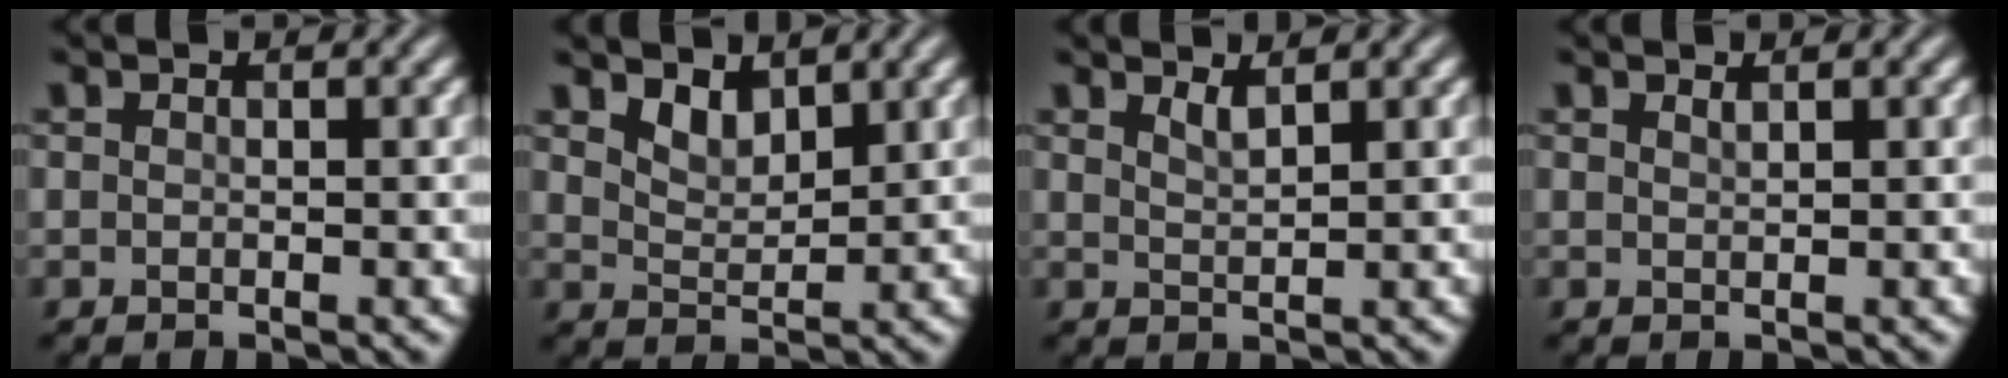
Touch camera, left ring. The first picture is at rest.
{"total": 2.2, "force": [1.8, 0.9, 1.0], "torque": [-0.023, -0.006, 0.035]}
{"total": 1.4, "force": [1.1, 0.4, 0.9], "torque": [-0.013, -0.001, 0.019]}
{"total": 0.6, "force": [0.5, 0.1, 0.3], "torque": [-0.003, -0.001, 0.011]}